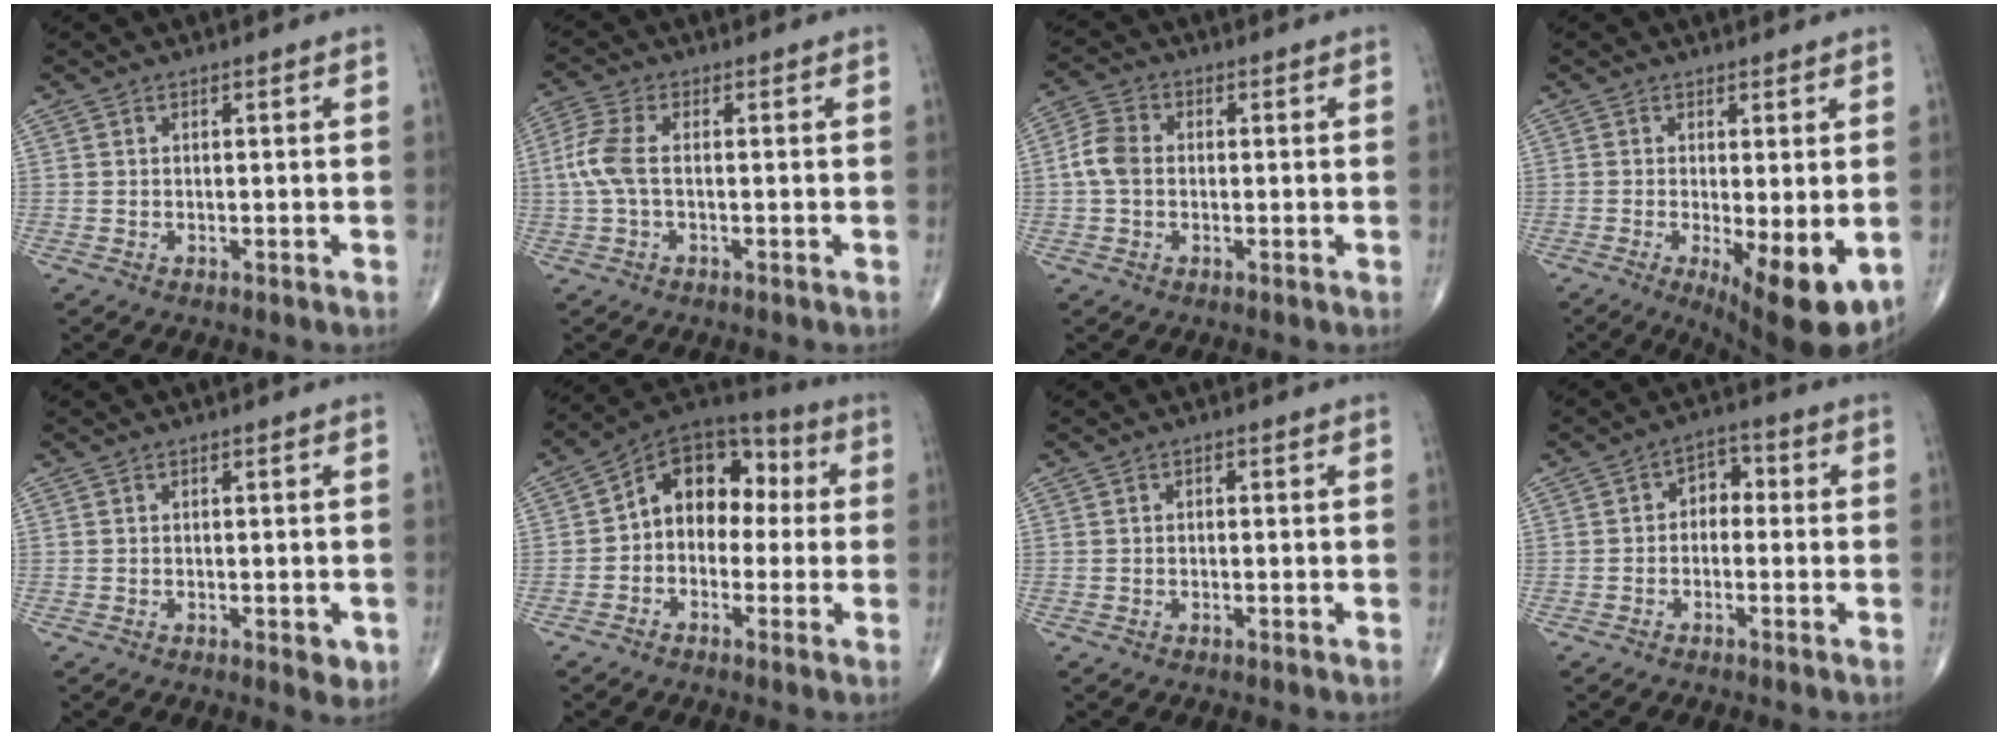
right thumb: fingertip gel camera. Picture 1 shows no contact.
{"total": 5.7, "force": [-0.2, 2.5, 5.1], "torque": [-0.145, 0.009, -0.011]}
{"total": 5.2, "force": [-0.2, 3.8, 3.5], "torque": [-0.073, 0.015, -0.012]}
{"total": 11.0, "force": [-2.7, 3.3, 10.1], "torque": [-0.143, -0.026, -0.031]}
{"total": 2.4, "force": [-0.7, 1.0, 2.1], "torque": [-0.018, -0.004, -0.006]}
{"total": 12.7, "force": [0.5, 9.1, 8.8], "torque": [-0.090, 0.046, -0.011]}
{"total": 0.6, "force": [0.0, 0.5, 0.4], "torque": [-0.003, 0.002, -0.004]}
{"total": 4.3, "force": [-0.4, 3.1, 3.0], "torque": [-0.023, 0.023, -0.020]}